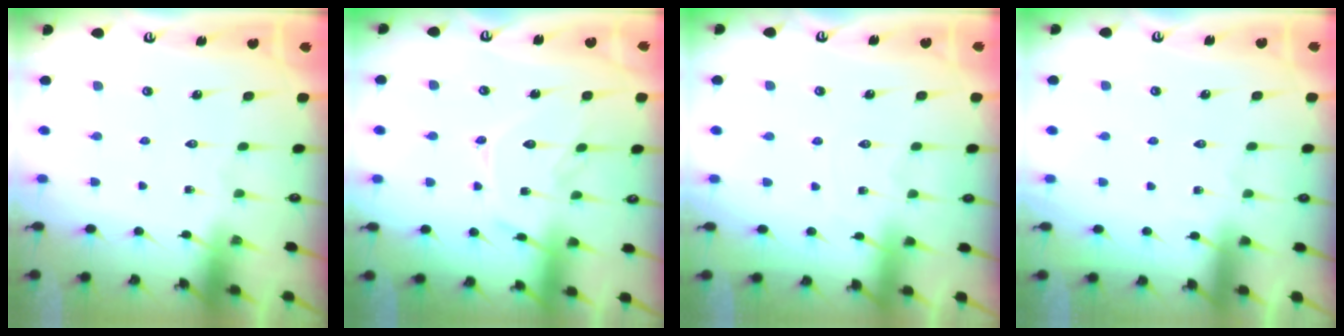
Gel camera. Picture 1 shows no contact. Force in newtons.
{"total": 11.5, "press": 11.4, "slide": 0.3}
{"total": 3.7, "press": 3.7, "slide": 0.4}
{"total": 3.2, "press": 3.2, "slide": 0.4}